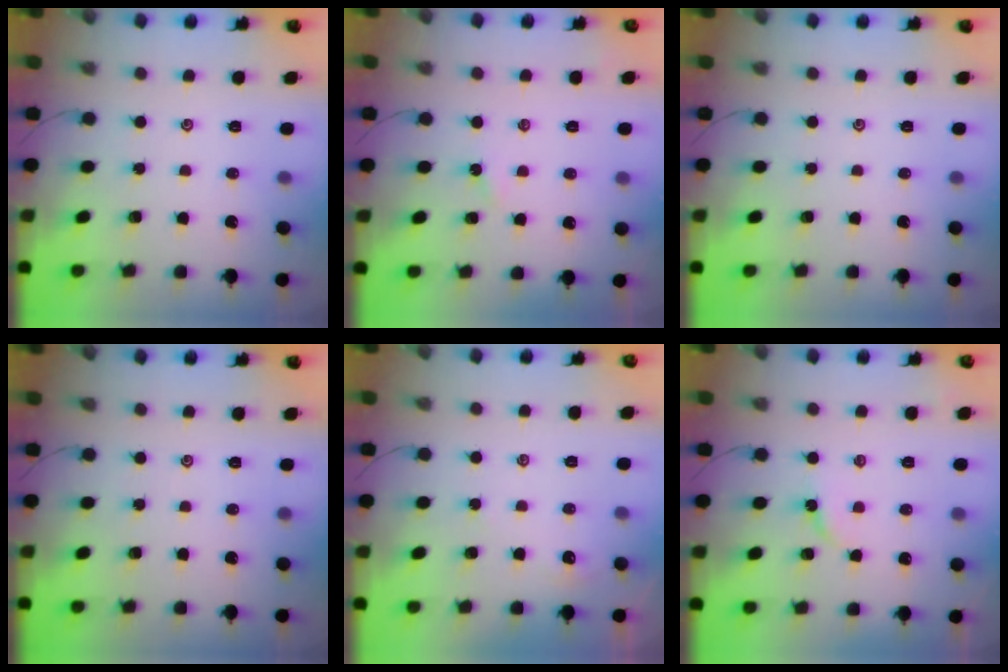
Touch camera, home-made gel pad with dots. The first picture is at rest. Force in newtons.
{"total": 1.5, "press": 1.5, "slide": 0.3}
{"total": 0.0}
{"total": 0.0}
{"total": 1.4, "press": 1.4, "slide": 0.2}
{"total": 3.0, "press": 2.9, "slide": 0.5}